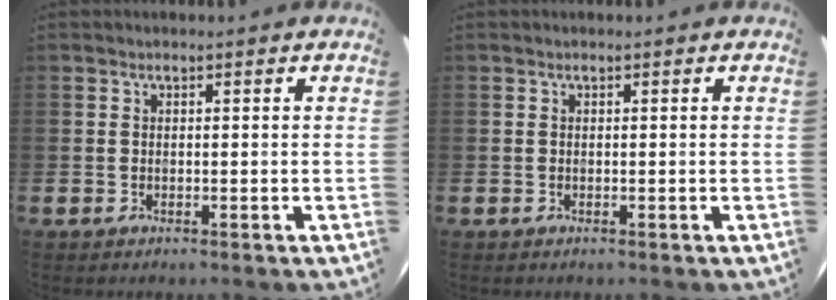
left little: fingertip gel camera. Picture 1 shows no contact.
{"total": 0.0}